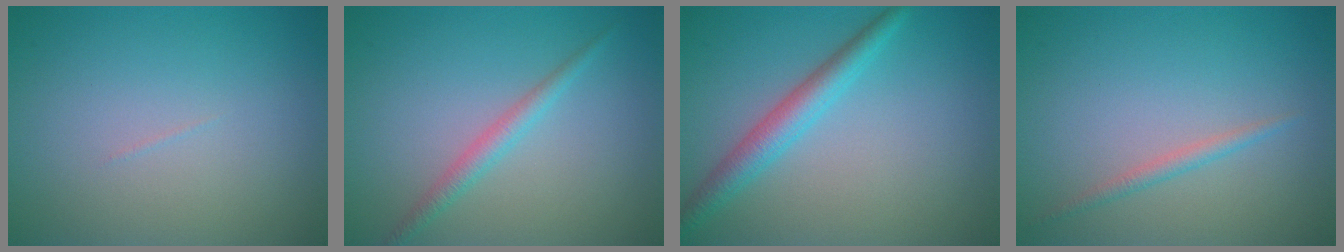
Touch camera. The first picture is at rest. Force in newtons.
{"total": 1.8, "press": 1.8, "slide": 0.0}
{"total": 3.2, "press": 3.2, "slide": 0.1}
{"total": 1.2, "press": 1.2, "slide": 0.1}